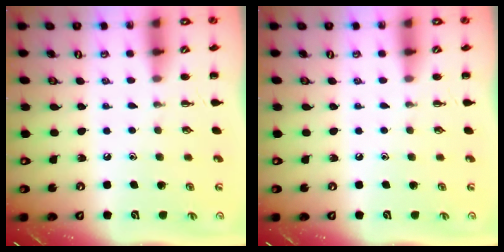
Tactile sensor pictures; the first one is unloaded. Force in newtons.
{"total": 0.0}